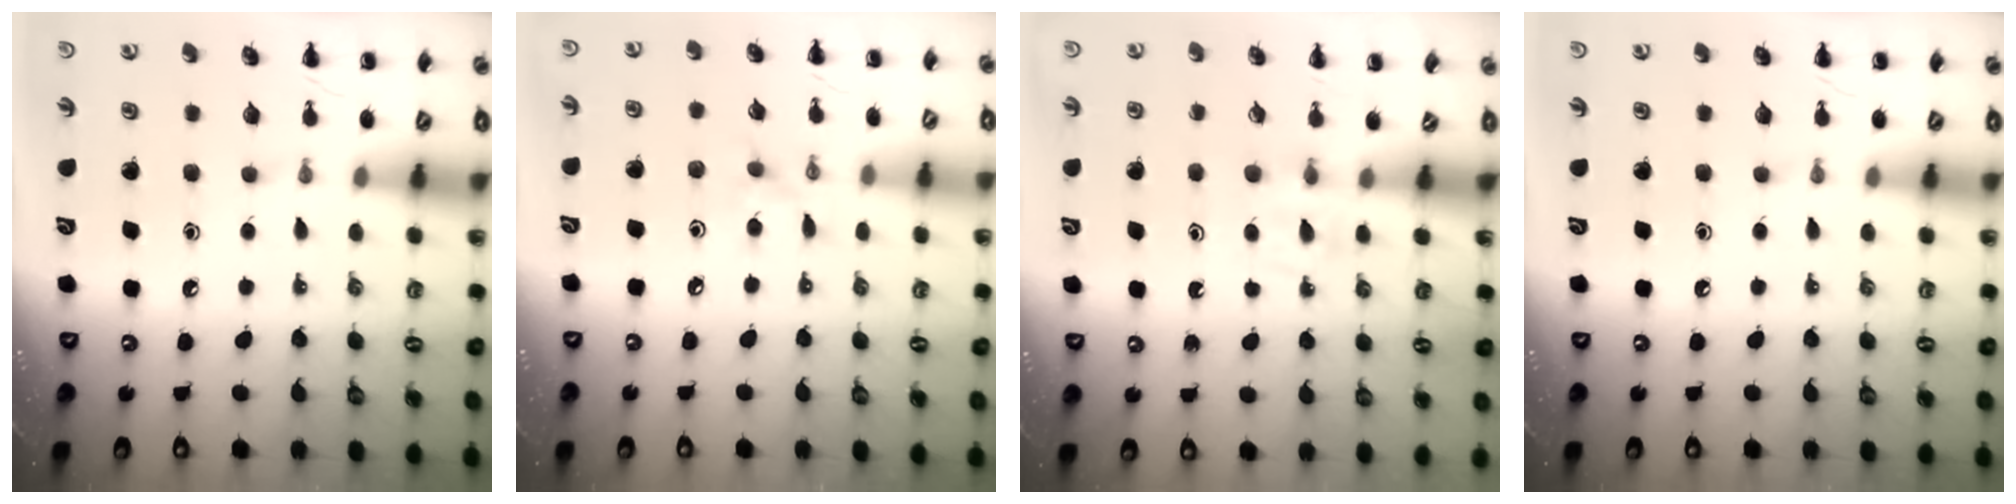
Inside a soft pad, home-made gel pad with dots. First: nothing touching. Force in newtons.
{"total": 4.0, "press": 3.8, "slide": 1.2}
{"total": 3.3, "press": 3.0, "slide": 1.3}
{"total": 0.0}